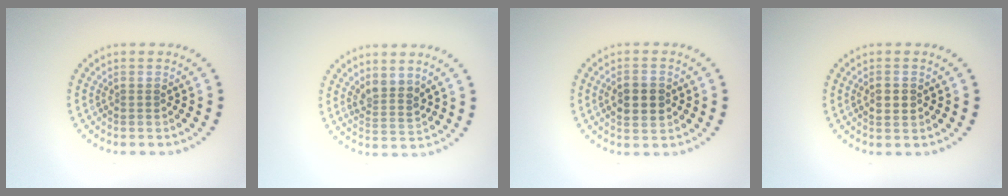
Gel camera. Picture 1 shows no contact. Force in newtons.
{"total": 2.4, "press": 1.9, "slide": 1.5}
{"total": 3.7, "press": 3.7, "slide": 0.2}
{"total": 1.4, "press": 1.4, "slide": 0.2}